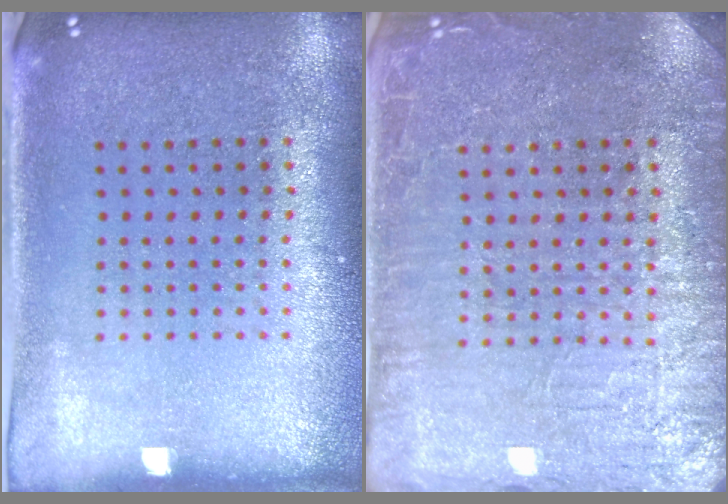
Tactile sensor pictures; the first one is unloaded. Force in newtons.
{"total": 4.0, "press": 4.0, "slide": 0.5}